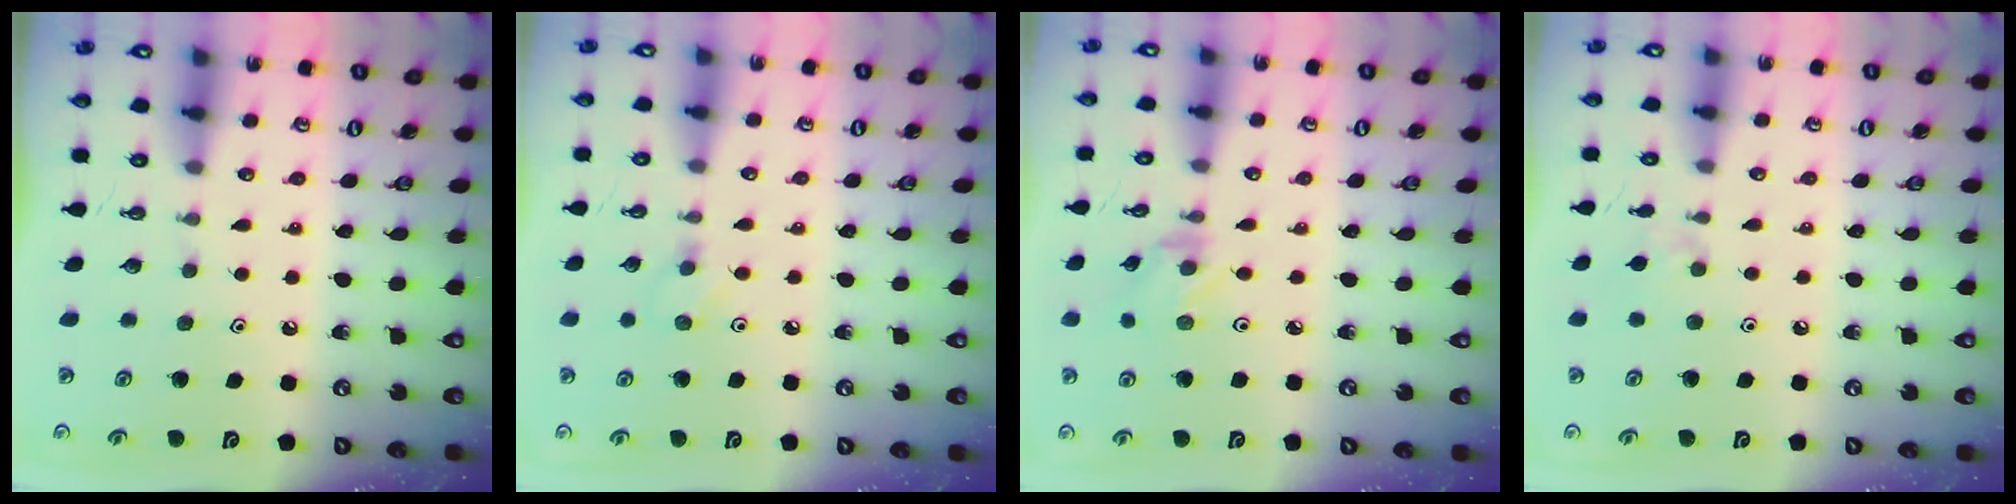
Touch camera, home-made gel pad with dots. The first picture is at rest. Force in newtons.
{"total": 3.7, "press": 3.7, "slide": 0.5}
{"total": 1.1, "press": 1.0, "slide": 0.4}
{"total": 3.4, "press": 3.4, "slide": 0.5}